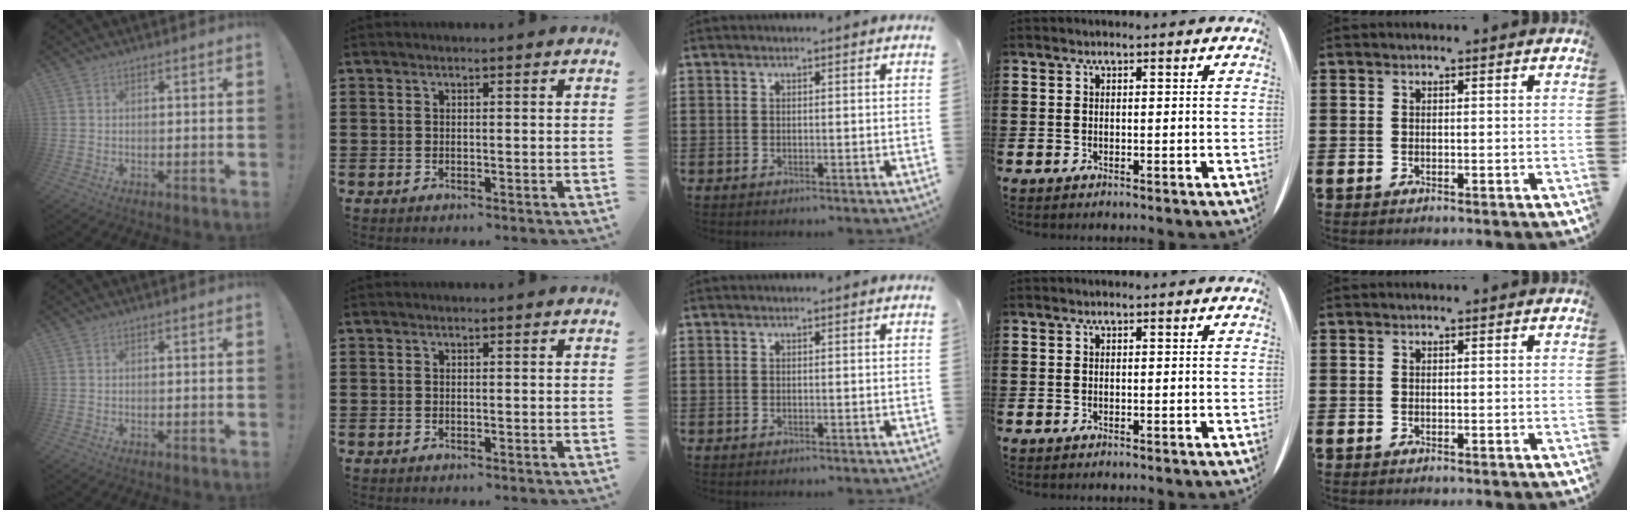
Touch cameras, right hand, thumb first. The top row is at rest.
{}